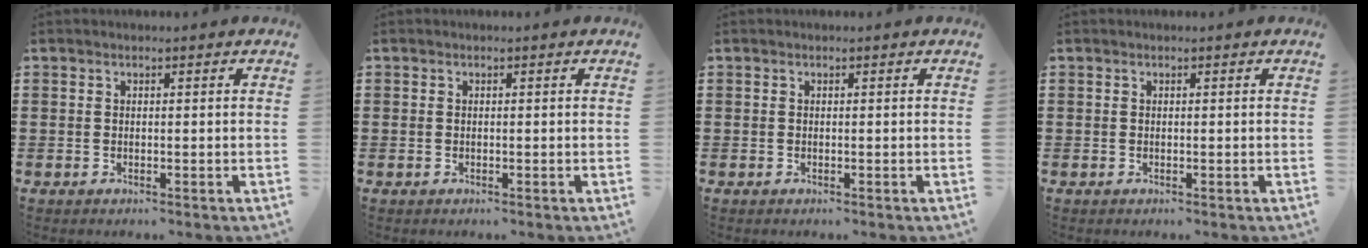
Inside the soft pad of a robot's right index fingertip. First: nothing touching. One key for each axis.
{"total": 0.0}
{"total": 0.0}
{"total": 0.0}